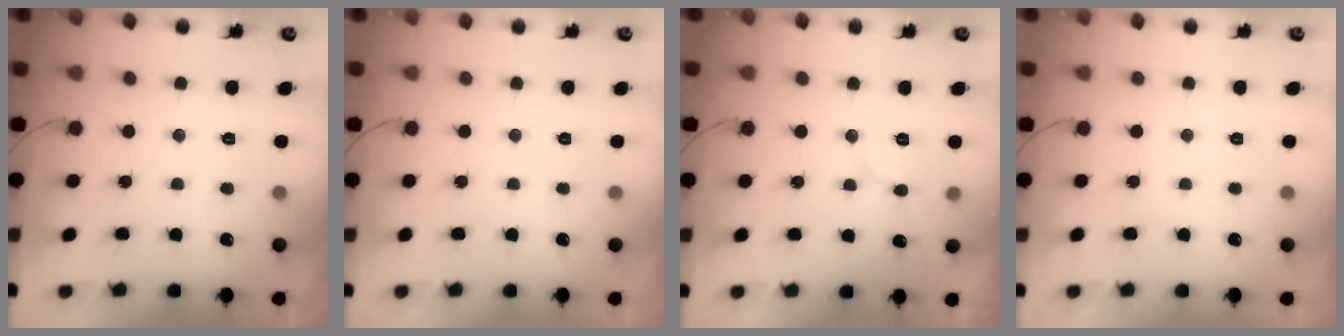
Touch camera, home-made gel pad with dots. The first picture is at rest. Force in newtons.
{"total": 0.0}
{"total": 6.7, "press": 6.7, "slide": 0.8}
{"total": 0.0}